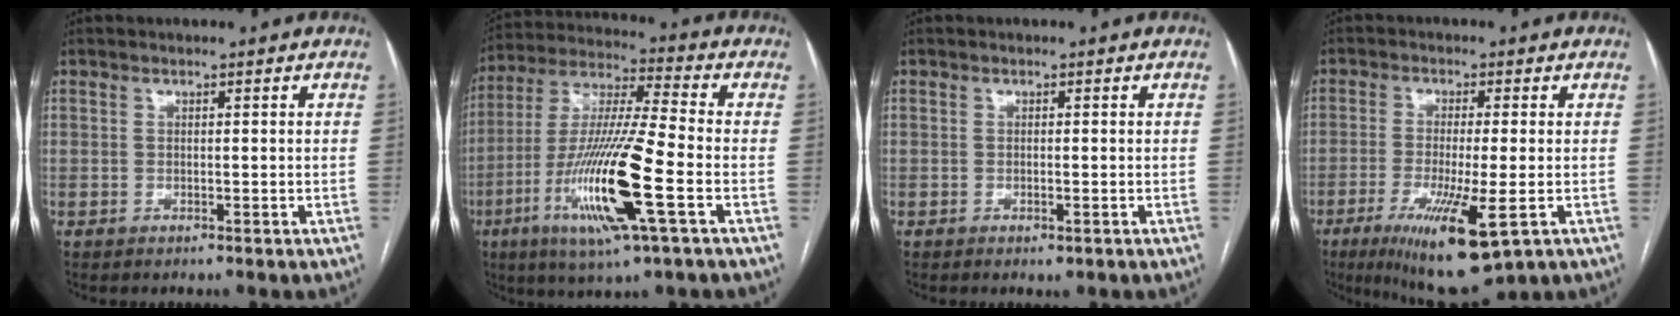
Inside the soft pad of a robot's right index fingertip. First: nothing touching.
{"total": 18.1, "force": [-5.9, 0.7, 17.1], "torque": [-0.349, -0.021, -0.111]}
{"total": 1.0, "force": [-0.4, 0.3, 0.9], "torque": [-0.010, -0.003, -0.002]}
{"total": 11.9, "force": [-5.0, 1.5, 10.7], "torque": [-0.190, -0.037, -0.077]}